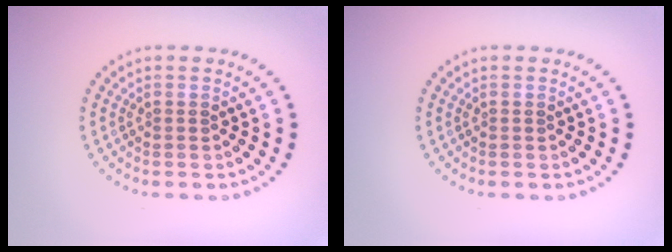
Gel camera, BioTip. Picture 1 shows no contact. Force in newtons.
{"total": 0.0}